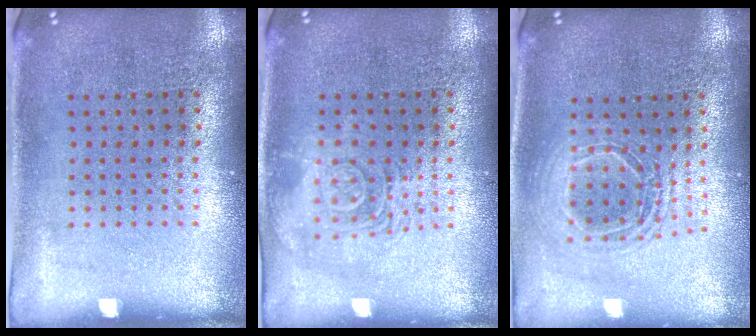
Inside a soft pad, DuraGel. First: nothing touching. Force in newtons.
{"total": 2.5, "press": 2.5, "slide": 0.5}
{"total": 1.6, "press": 1.4, "slide": 0.8}